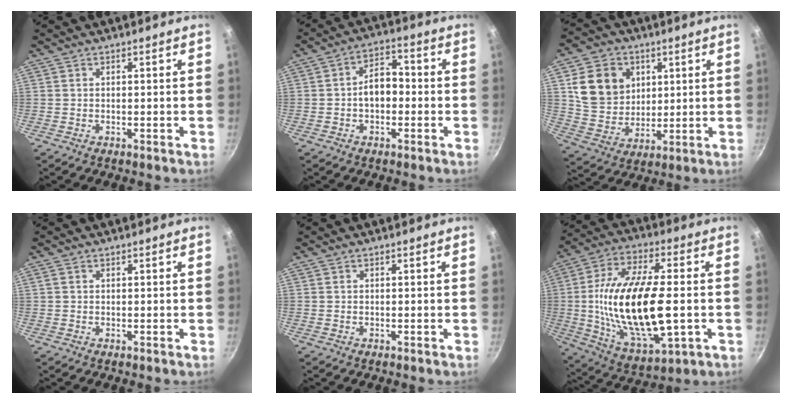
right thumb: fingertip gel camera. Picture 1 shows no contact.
{"total": 6.7, "force": [-0.9, 4.3, 5.0], "torque": [-0.047, 0.026, -0.021]}
{"total": 13.9, "force": [4.1, 11.5, 6.7], "torque": [-0.094, -0.013, 0.080]}
{"total": 0.8, "force": [0.3, 0.6, 0.4], "torque": [-0.008, 0.004, 0.005]}
{"total": 0.0}
{"total": 24.8, "force": [-1.7, 11.0, 22.2], "torque": [-0.414, 0.009, -0.024]}